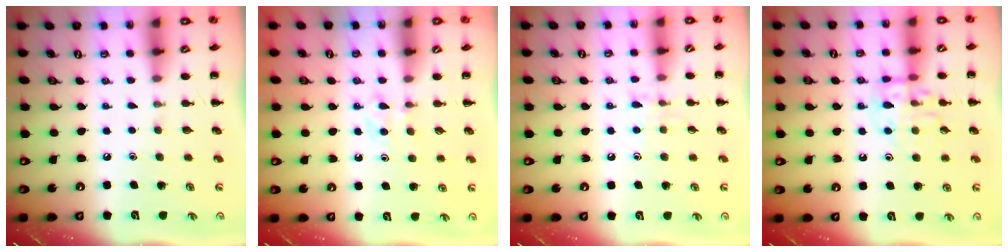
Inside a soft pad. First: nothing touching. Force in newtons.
{"total": 3.6, "press": 3.4, "slide": 1.1}
{"total": 5.8, "press": 5.7, "slide": 1.0}
{"total": 11.3, "press": 11.2, "slide": 0.9}